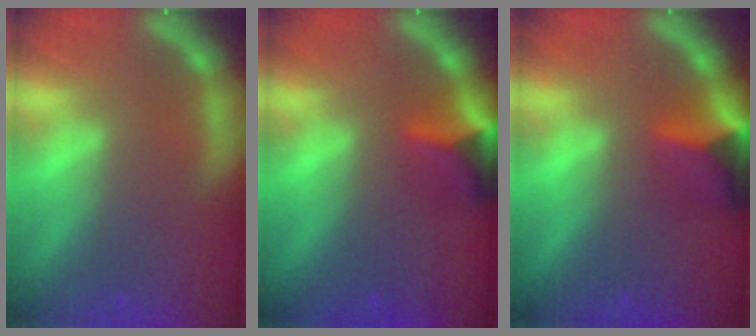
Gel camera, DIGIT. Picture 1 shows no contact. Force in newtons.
{"total": 4.5}
{"total": 5.4}